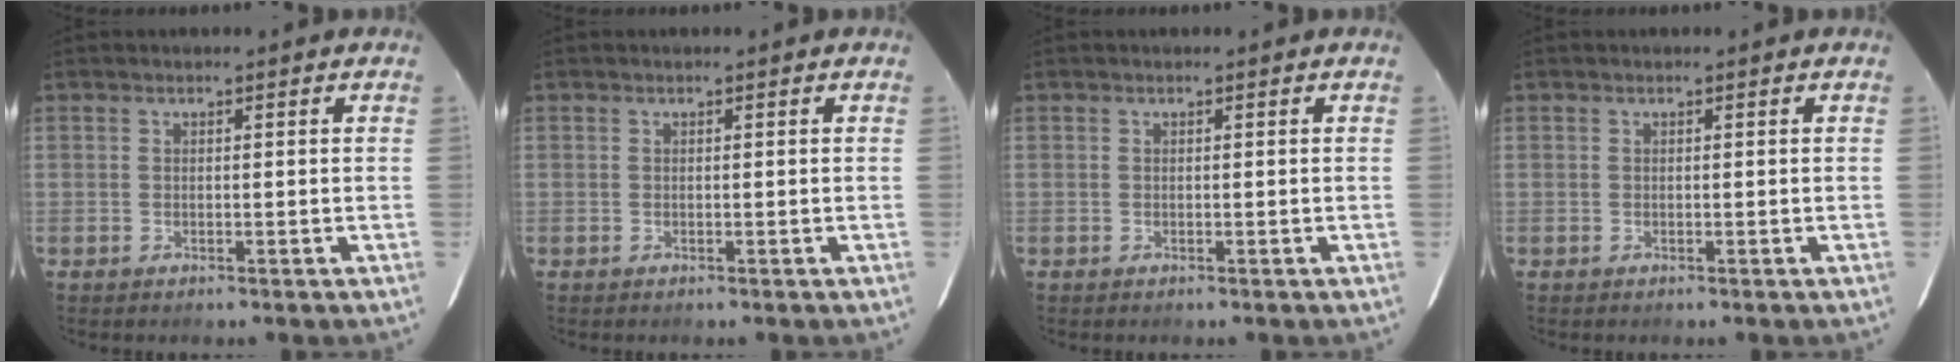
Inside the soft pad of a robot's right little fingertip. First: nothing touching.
{"total": 0.0}
{"total": 0.0}
{"total": 0.0}